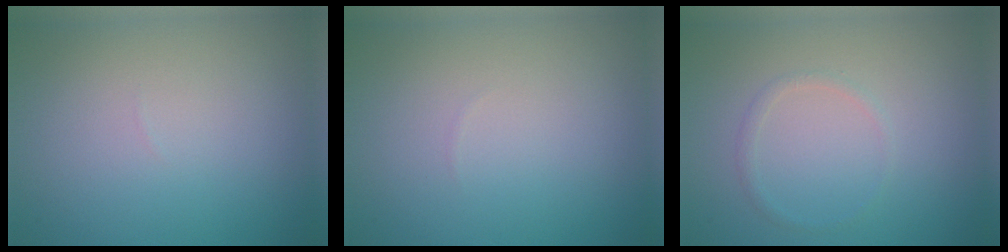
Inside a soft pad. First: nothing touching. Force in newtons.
{"total": 0.0}
{"total": 0.8, "press": 0.8, "slide": 0.1}